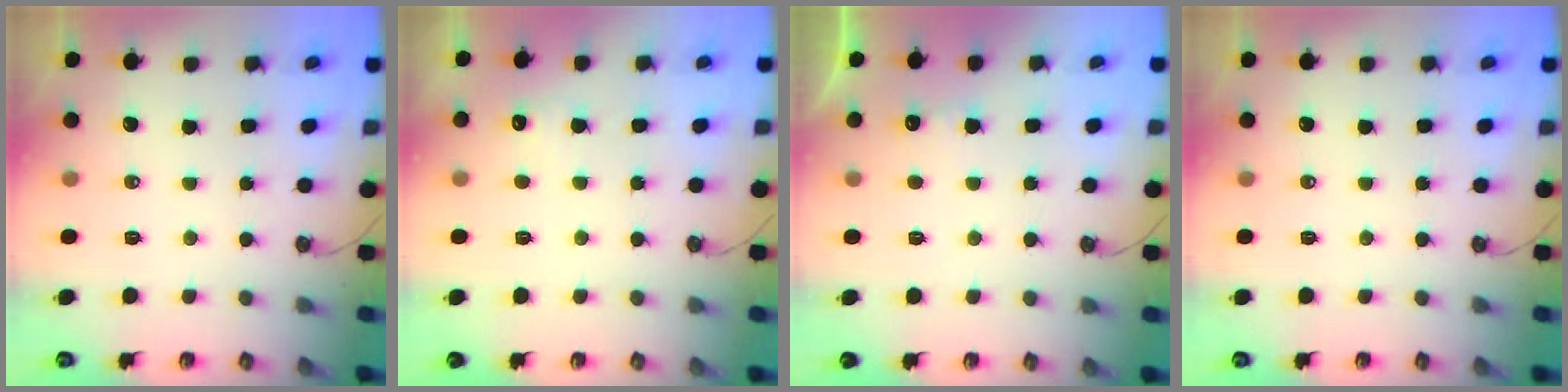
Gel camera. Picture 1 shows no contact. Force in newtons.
{"total": 4.3, "press": 4.2, "slide": 1.1}
{"total": 6.4, "press": 6.3, "slide": 1.3}
{"total": 0.0}